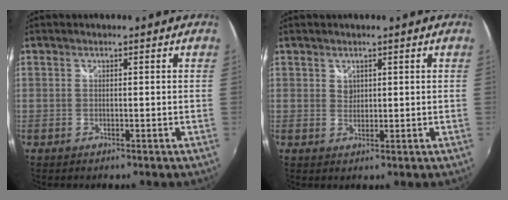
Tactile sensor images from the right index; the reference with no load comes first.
{"total": 1.6, "force": [1.0, 1.2, 0.3], "torque": [0.001, 0.003, 0.017]}